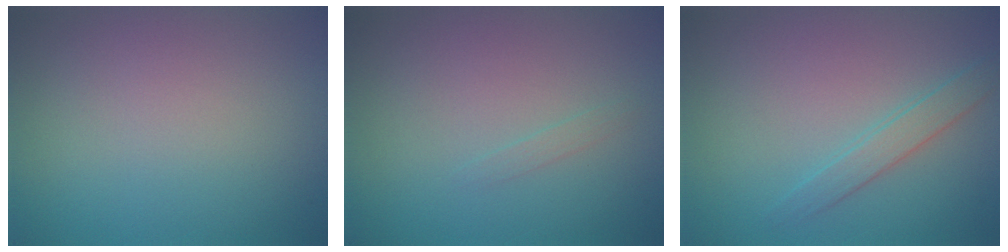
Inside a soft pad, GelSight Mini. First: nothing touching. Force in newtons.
{"total": 0.5, "press": 0.5, "slide": 0.1}
{"total": 1.8, "press": 1.8, "slide": 0.0}